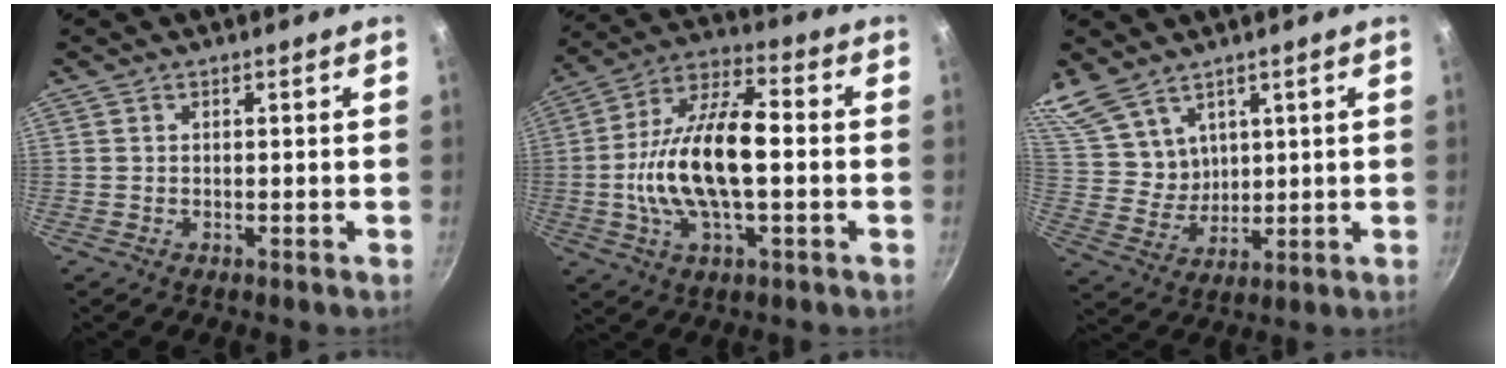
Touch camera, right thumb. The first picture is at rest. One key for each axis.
{"total": 17.8, "fx": -1.3, "fy": 7.9, "fz": 15.9, "tx": -0.286, "ty": 0.033, "tz": -0.036}
{"total": 11.5, "fx": 8.3, "fy": 6.7, "fz": 4.3, "tx": -0.068, "ty": -0.030, "tz": 0.184}